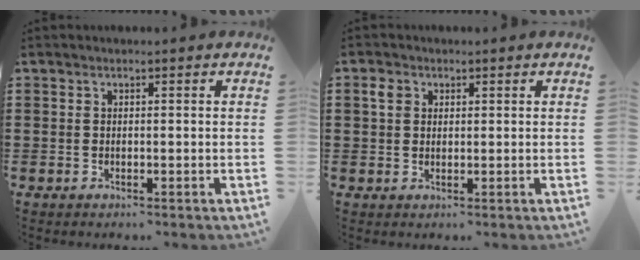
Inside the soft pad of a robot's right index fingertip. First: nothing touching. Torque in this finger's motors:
{"motor_torque": [0.54, 0.02, 0.02, 0.02]}